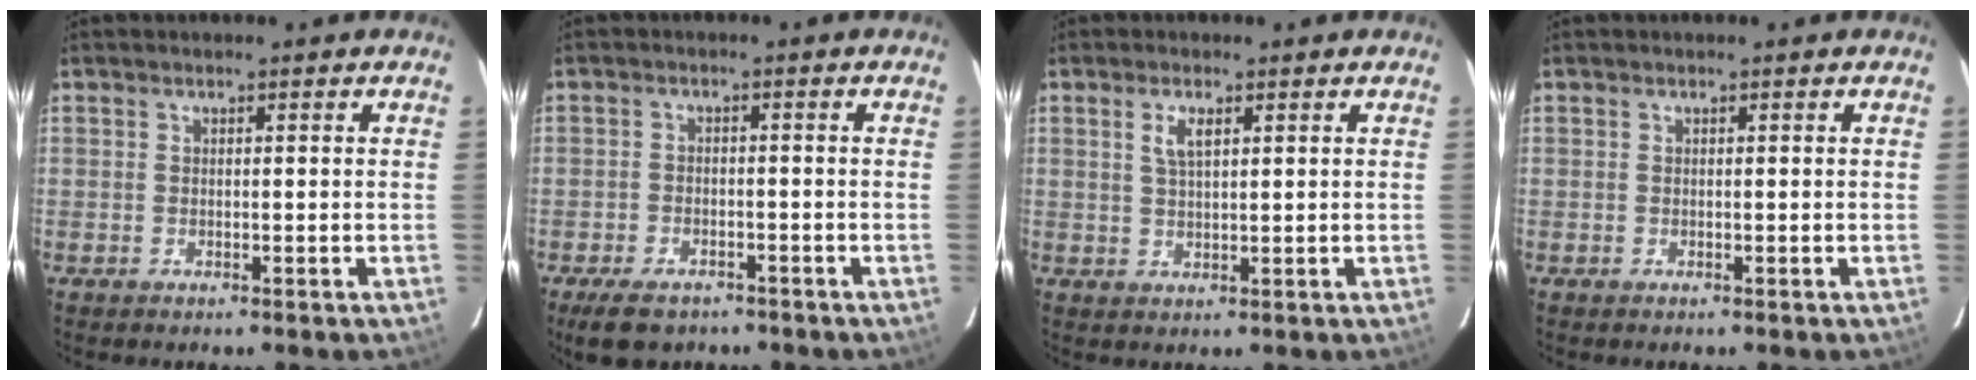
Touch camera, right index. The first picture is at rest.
{"total": 7.1, "force": [-5.2, 3.6, 3.3], "torque": [-0.081, -0.005, -0.080]}
{"total": 3.3, "force": [1.4, 1.1, 2.7], "torque": [-0.053, 0.002, 0.027]}
{"total": 0.0}